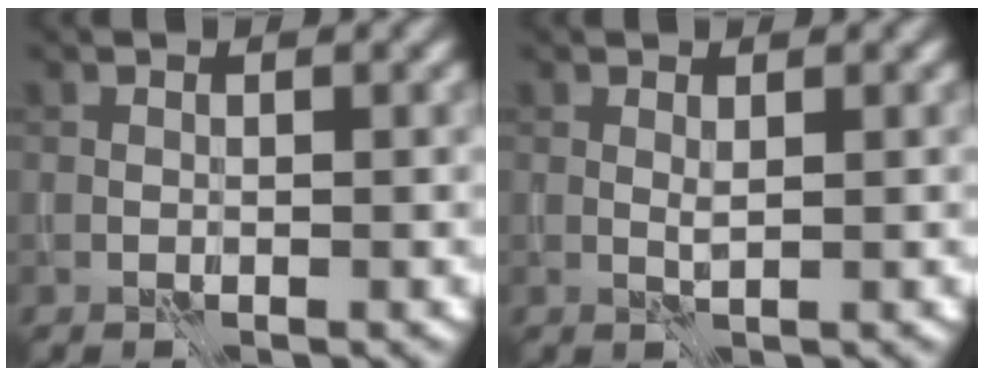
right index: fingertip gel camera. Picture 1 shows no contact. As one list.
[{"total": 0.6, "force": [0.4, -0.2, 0.4], "torque": [-0.010, 0.000, 0.007]}]